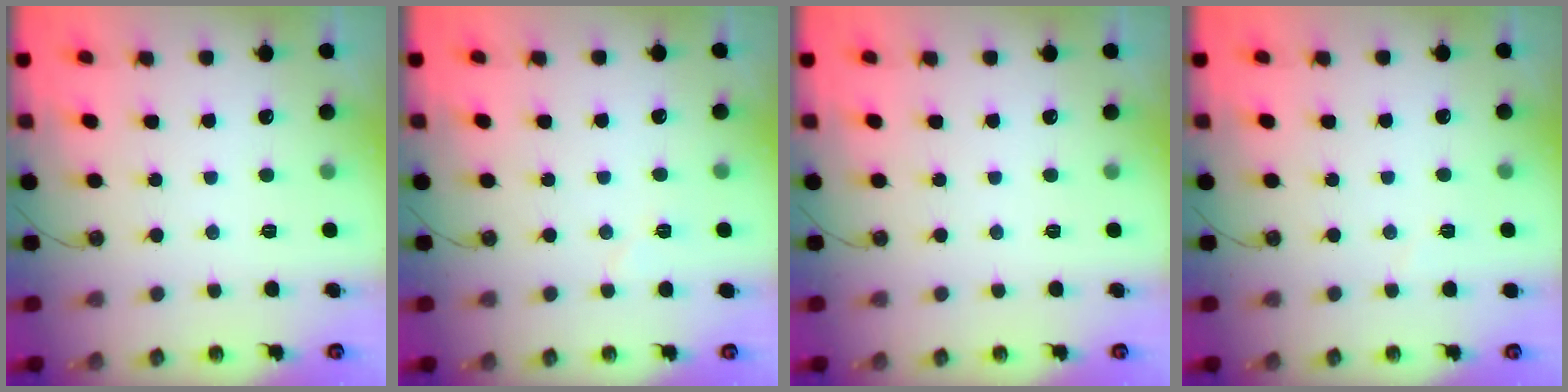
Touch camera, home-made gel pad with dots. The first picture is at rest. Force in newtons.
{"total": 4.4, "press": 3.9, "slide": 1.9}
{"total": 0.0}
{"total": 2.7, "press": 2.4, "slide": 1.1}